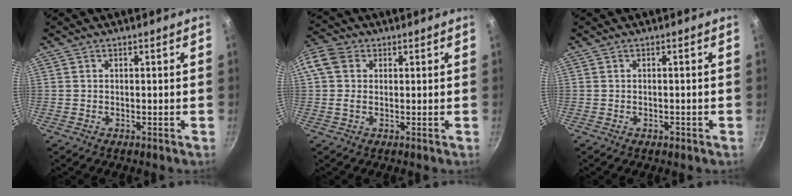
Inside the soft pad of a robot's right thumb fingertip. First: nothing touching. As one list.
[{"total": 8.5, "force": [1.8, 6.5, 5.2], "torque": [-0.116, 0.019, 0.020]}, {"total": 1.1, "force": [-0.5, 0.6, 0.8], "torque": [-0.011, 0.003, -0.006]}]